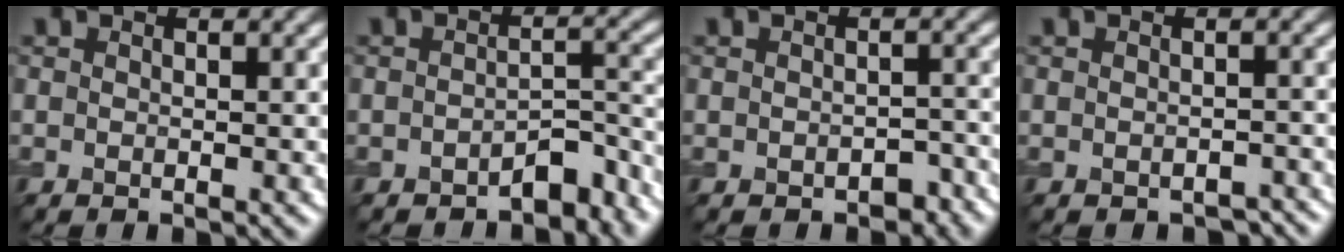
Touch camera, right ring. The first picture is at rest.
{"total": 3.9, "force": [-3.1, 1.6, 1.9], "torque": [-0.015, 0.006, -0.045]}
{"total": 1.8, "force": [-1.0, 1.1, 0.9], "torque": [-0.011, -0.001, -0.010]}
{"total": 1.4, "force": [-1.2, 0.7, 0.3], "torque": [0.002, -0.003, -0.012]}